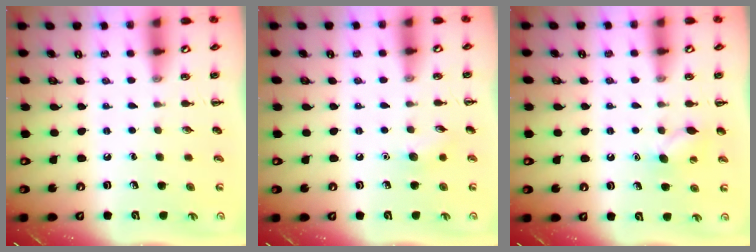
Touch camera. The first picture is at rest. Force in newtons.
{"total": 6.0, "press": 5.8, "slide": 1.6}
{"total": 6.7, "press": 6.6, "slide": 1.6}